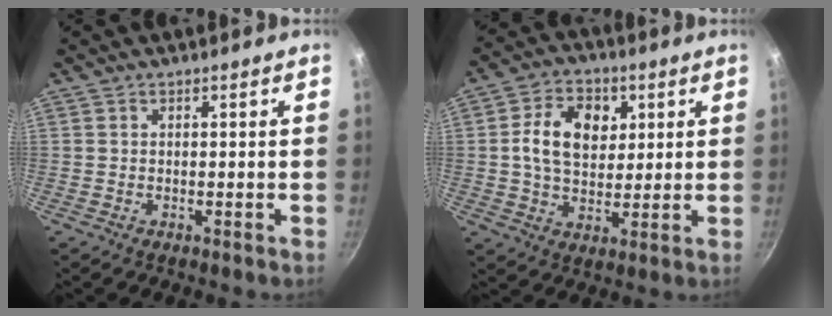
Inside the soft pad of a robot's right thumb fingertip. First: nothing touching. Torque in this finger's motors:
{"motor_torque": [0.45, 2.65, 1.04, 0.72, 0.07]}